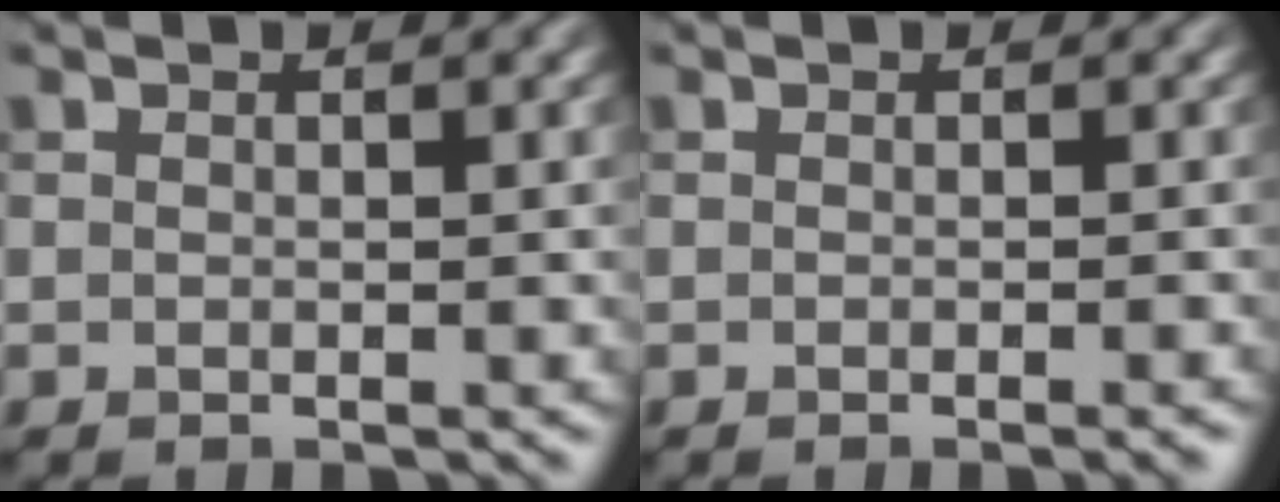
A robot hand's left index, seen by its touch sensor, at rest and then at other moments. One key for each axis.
{"total": 1.1, "fx": -0.6, "fy": 0.3, "fz": 1.0, "tx": -0.007, "ty": -0.001, "tz": -0.010}